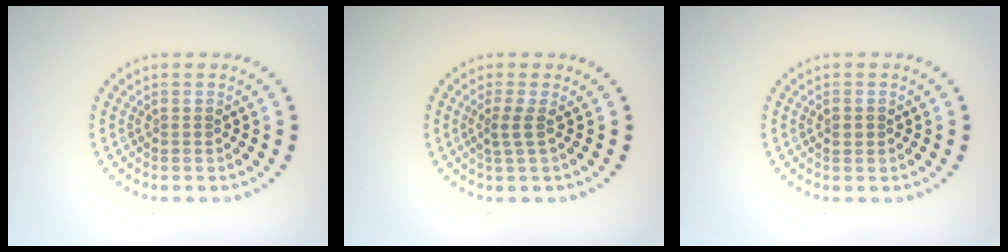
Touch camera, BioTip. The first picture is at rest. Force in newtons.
{"total": 1.8, "press": 1.3, "slide": 1.3}
{"total": 1.0, "press": 1.0, "slide": 0.0}